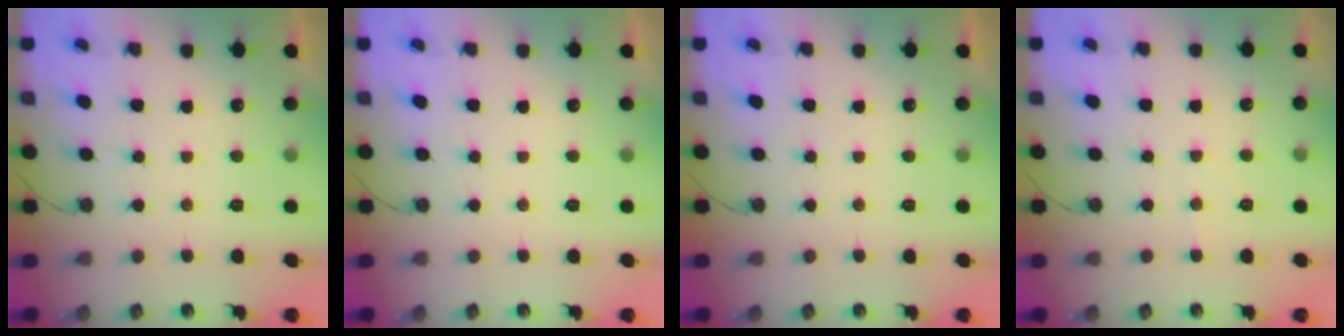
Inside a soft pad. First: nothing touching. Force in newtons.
{"total": 0.0}
{"total": 0.0}
{"total": 4.5, "press": 4.5, "slide": 0.6}